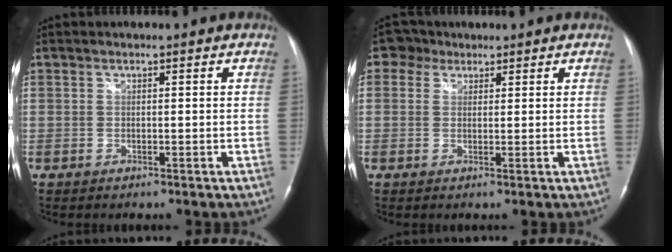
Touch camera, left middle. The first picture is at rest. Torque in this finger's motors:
{"motor_torque": [-0.07, 0.08, -0.13, -0.02]}